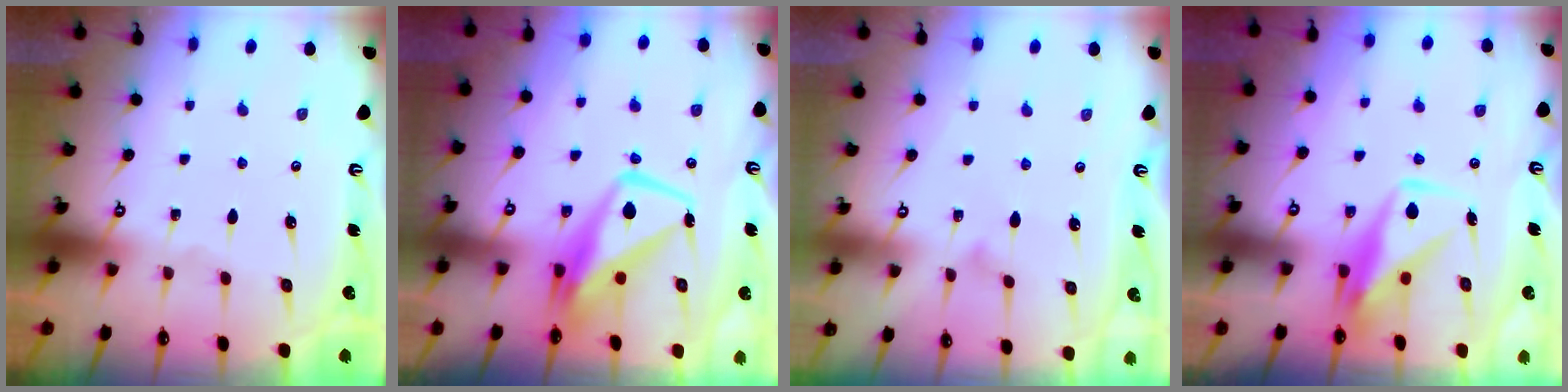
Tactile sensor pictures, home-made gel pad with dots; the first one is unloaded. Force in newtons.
{"total": 9.2, "press": 9.1, "slide": 1.4}
{"total": 7.6, "press": 7.6, "slide": 0.5}
{"total": 9.7, "press": 9.7, "slide": 0.7}